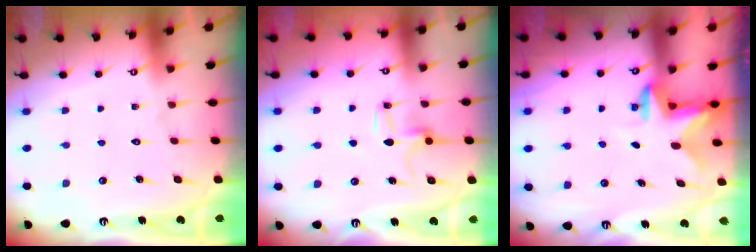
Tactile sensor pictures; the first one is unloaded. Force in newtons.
{"total": 6.7, "press": 6.7, "slide": 0.5}
{"total": 2.8, "press": 2.7, "slide": 0.5}